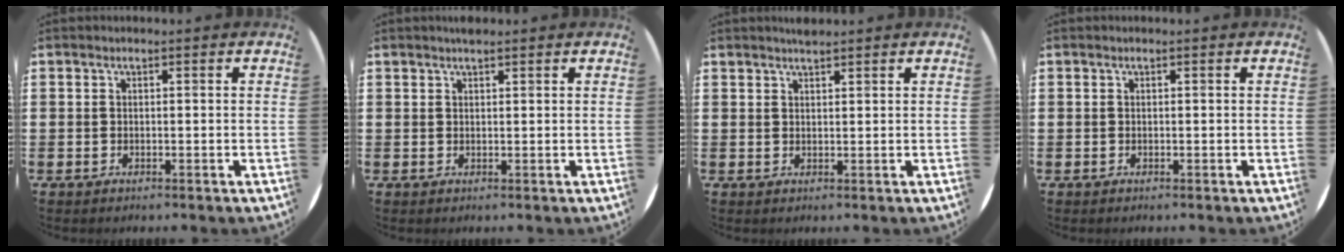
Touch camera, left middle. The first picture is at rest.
{"total": 1.1, "force": [1.1, 0.1, 0.2], "torque": [-0.005, 0.000, 0.020]}
{"total": 1.4, "force": [1.4, 0.1, 0.2], "torque": [-0.005, 0.000, 0.026]}
{"total": 0.0}